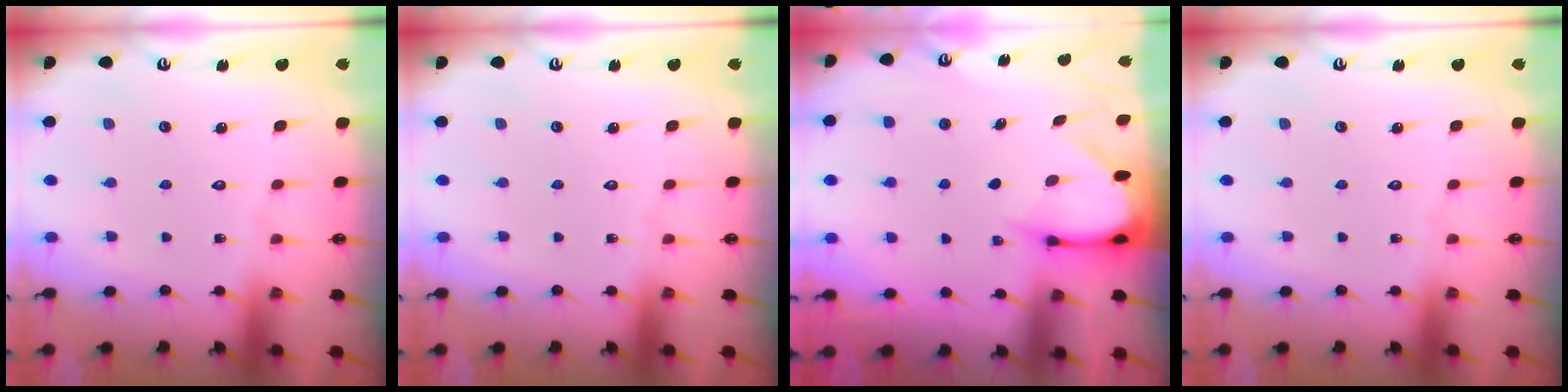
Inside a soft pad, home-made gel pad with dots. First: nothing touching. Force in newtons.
{"total": 0.0}
{"total": 3.7, "press": 3.7, "slide": 0.2}
{"total": 0.0}